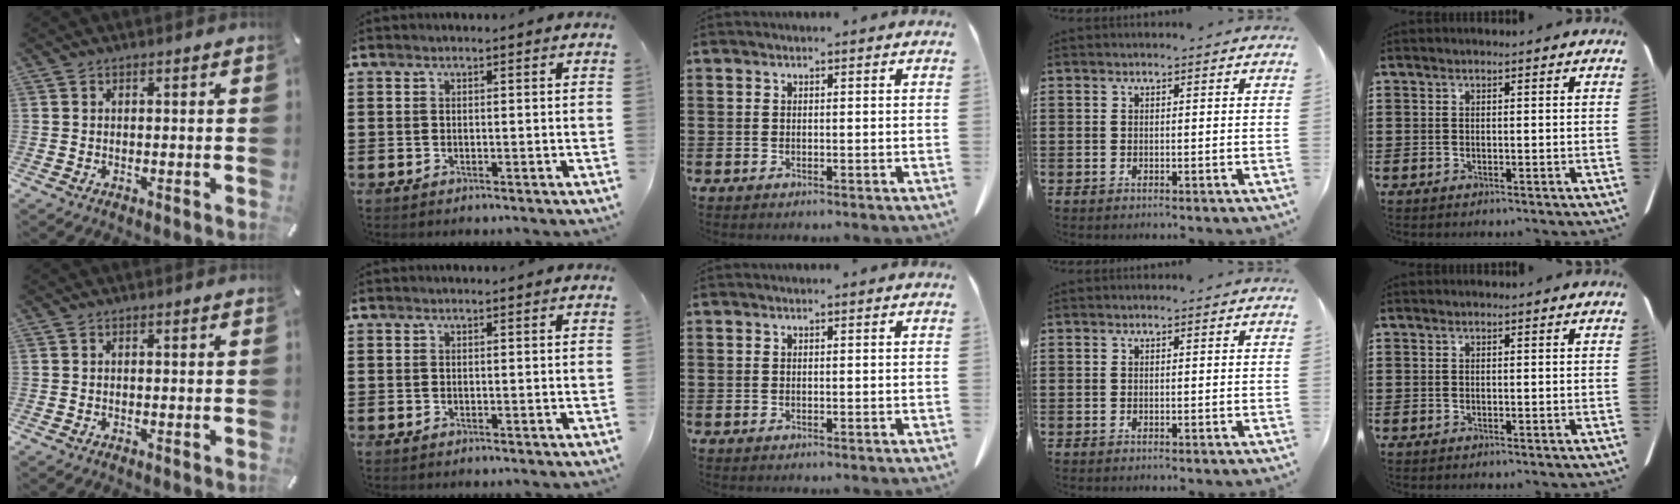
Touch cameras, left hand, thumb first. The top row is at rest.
{}